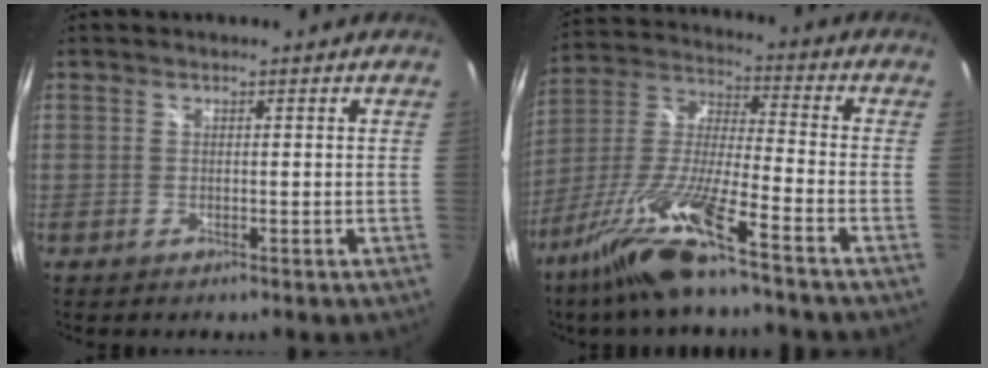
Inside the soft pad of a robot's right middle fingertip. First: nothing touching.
{"total": 15.5, "force": [-10.6, 0.6, 11.4], "torque": [-0.236, -0.016, -0.209]}